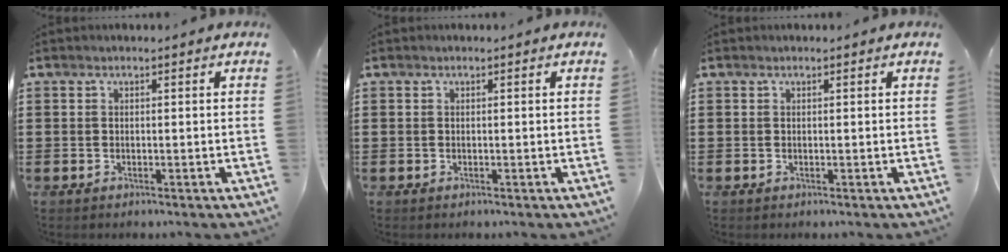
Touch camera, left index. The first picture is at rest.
{"total": 0.0}
{"total": 0.0}